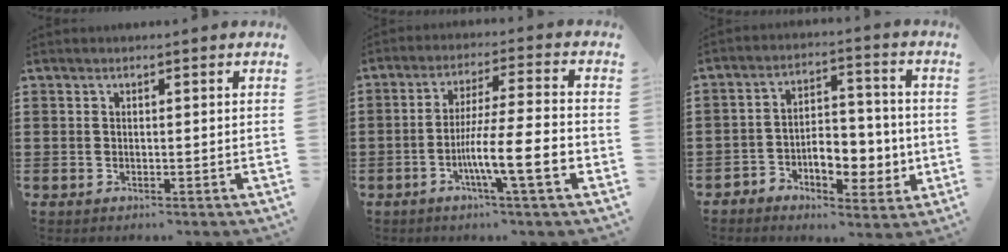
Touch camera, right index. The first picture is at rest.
{"total": 10.7, "force": [-3.6, 1.1, 10.0], "torque": [-0.177, -0.007, -0.064]}
{"total": 6.8, "force": [-2.2, 4.8, 4.3], "torque": [-0.066, 0.007, -0.042]}